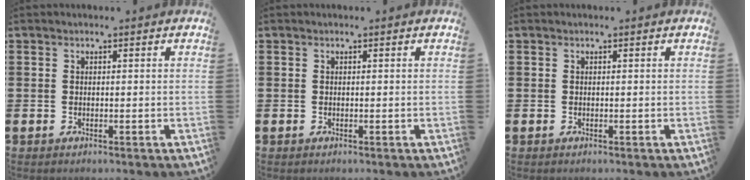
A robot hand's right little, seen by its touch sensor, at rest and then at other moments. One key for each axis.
{"total": 0.0}
{"total": 0.0}